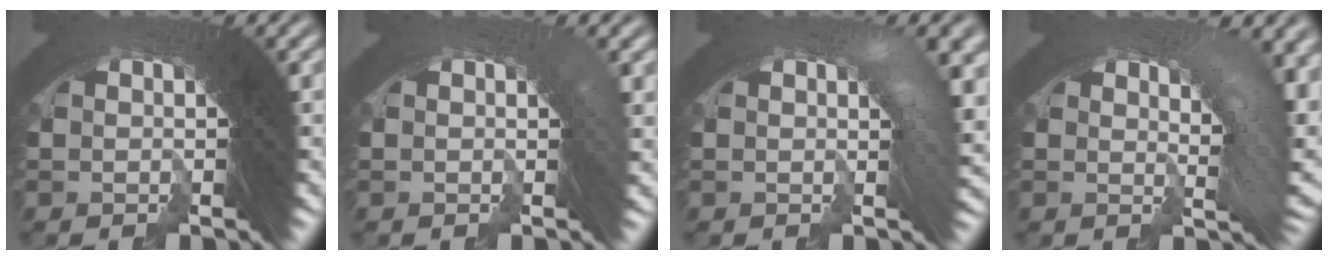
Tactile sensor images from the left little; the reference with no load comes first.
{"total": 1.4, "force": [0.2, 0.4, 1.3], "torque": [-0.008, 0.006, -0.001]}
{"total": 4.0, "force": [0.2, 1.2, 3.8], "torque": [-0.029, 0.015, -0.006]}
{"total": 5.9, "force": [0.6, 2.4, 5.4], "torque": [-0.053, 0.003, 0.006]}